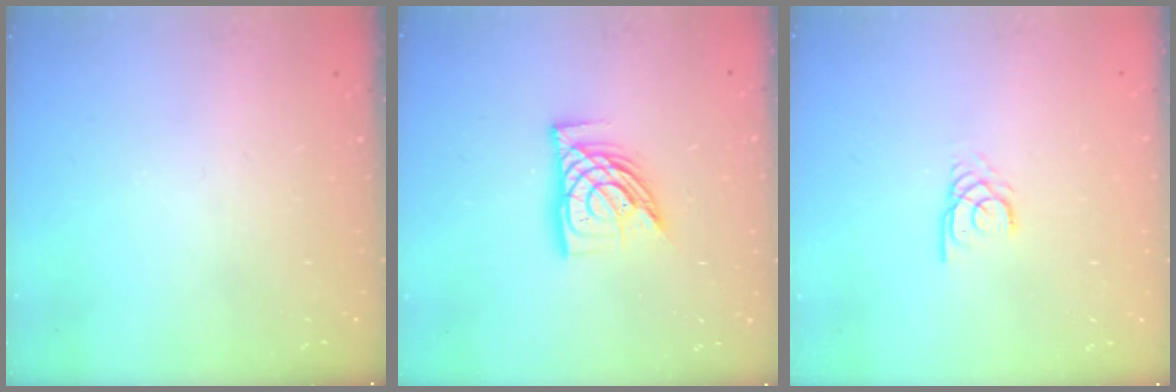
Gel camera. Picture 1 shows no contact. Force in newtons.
{"total": 12.1, "press": 12.0, "slide": 1.4}
{"total": 2.1, "press": 2.1, "slide": 0.0}